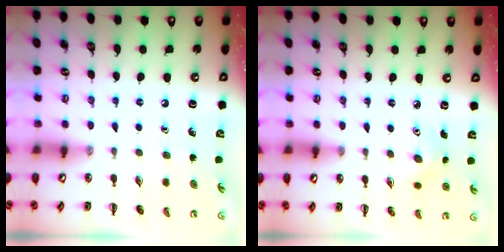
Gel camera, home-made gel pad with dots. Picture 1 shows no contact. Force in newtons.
{"total": 4.7, "press": 4.5, "slide": 1.1}